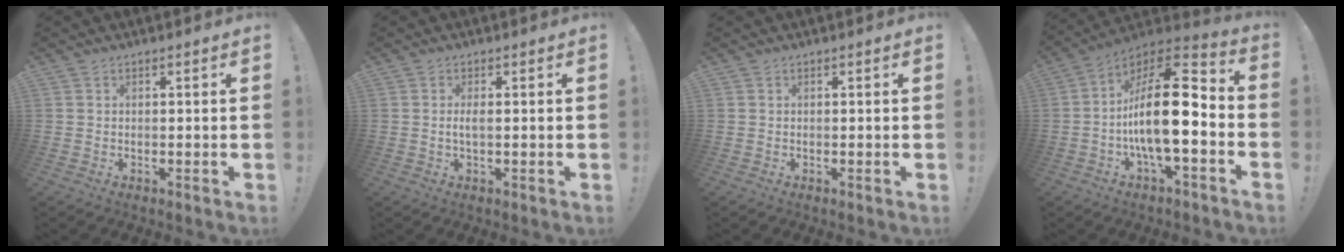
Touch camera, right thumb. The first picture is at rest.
{"total": 2.2, "force": [-0.3, 0.5, 2.1], "torque": [-0.040, 0.002, -0.006]}
{"total": 0.0}
{"total": 20.4, "force": [-3.1, 7.4, 18.8], "torque": [-0.323, 0.017, -0.050]}